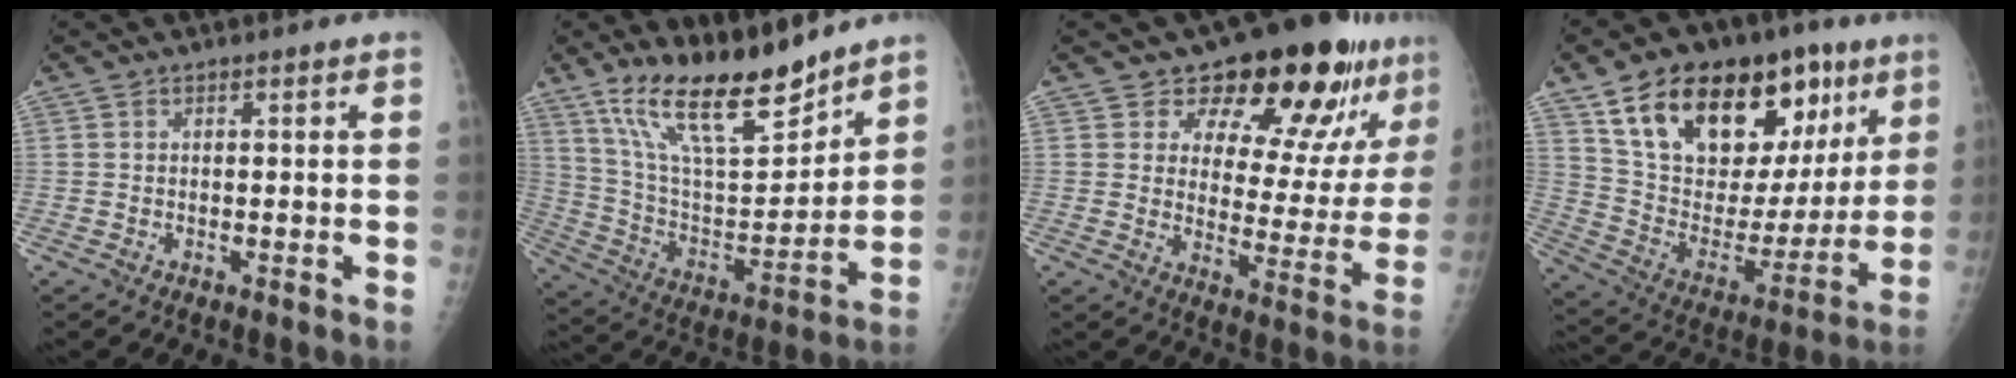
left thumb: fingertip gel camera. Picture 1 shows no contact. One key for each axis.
{"total": 18.8, "fx": 14.7, "fy": 5.4, "fz": 10.4, "tx": -0.144, "ty": -0.087, "tz": 0.270}
{"total": 18.6, "fx": 12.7, "fy": 8.2, "fz": 10.9, "tx": -0.095, "ty": -0.077, "tz": 0.165}
{"total": 28.8, "fx": 14.9, "fy": 15.4, "fz": 19.2, "tx": -0.260, "ty": -0.006, "tz": 0.251}